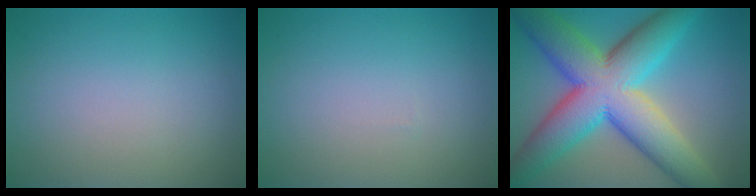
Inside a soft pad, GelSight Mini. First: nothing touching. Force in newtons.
{"total": 0.0}
{"total": 13.6, "press": 13.6, "slide": 0.4}